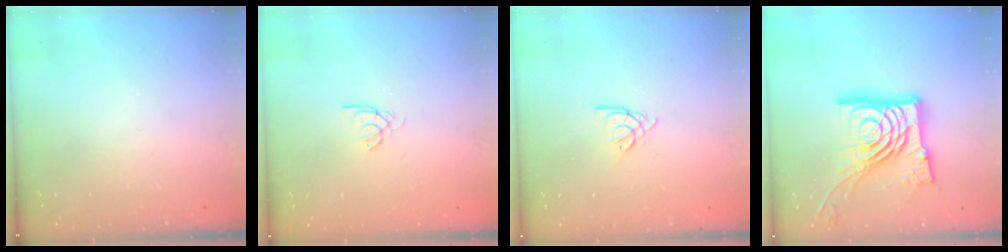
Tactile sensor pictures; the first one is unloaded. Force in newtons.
{"total": 2.0, "press": 1.9, "slide": 0.4}
{"total": 2.6, "press": 2.6, "slide": 0.6}
{"total": 23.8, "press": 23.6, "slide": 2.4}